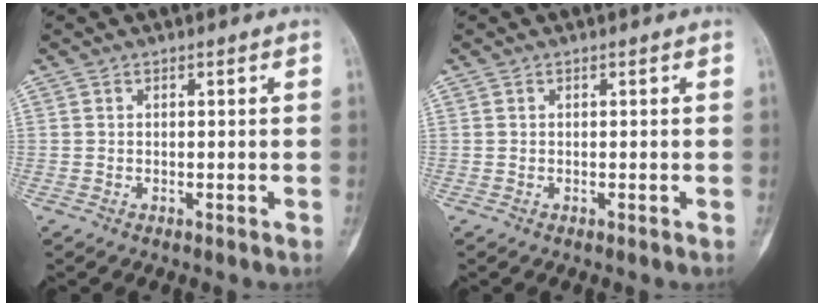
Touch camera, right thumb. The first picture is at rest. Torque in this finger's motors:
{"motor_torque": [0.14, -0.05, -0.03, -0.10, 0.02]}